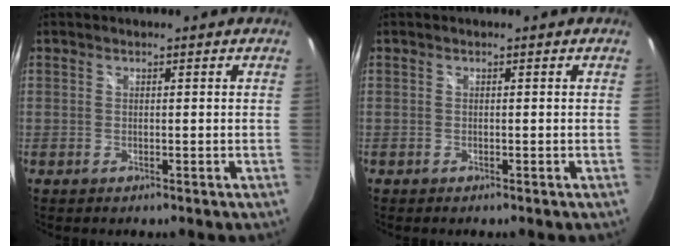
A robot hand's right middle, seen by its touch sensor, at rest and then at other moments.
{"total": 0.0}